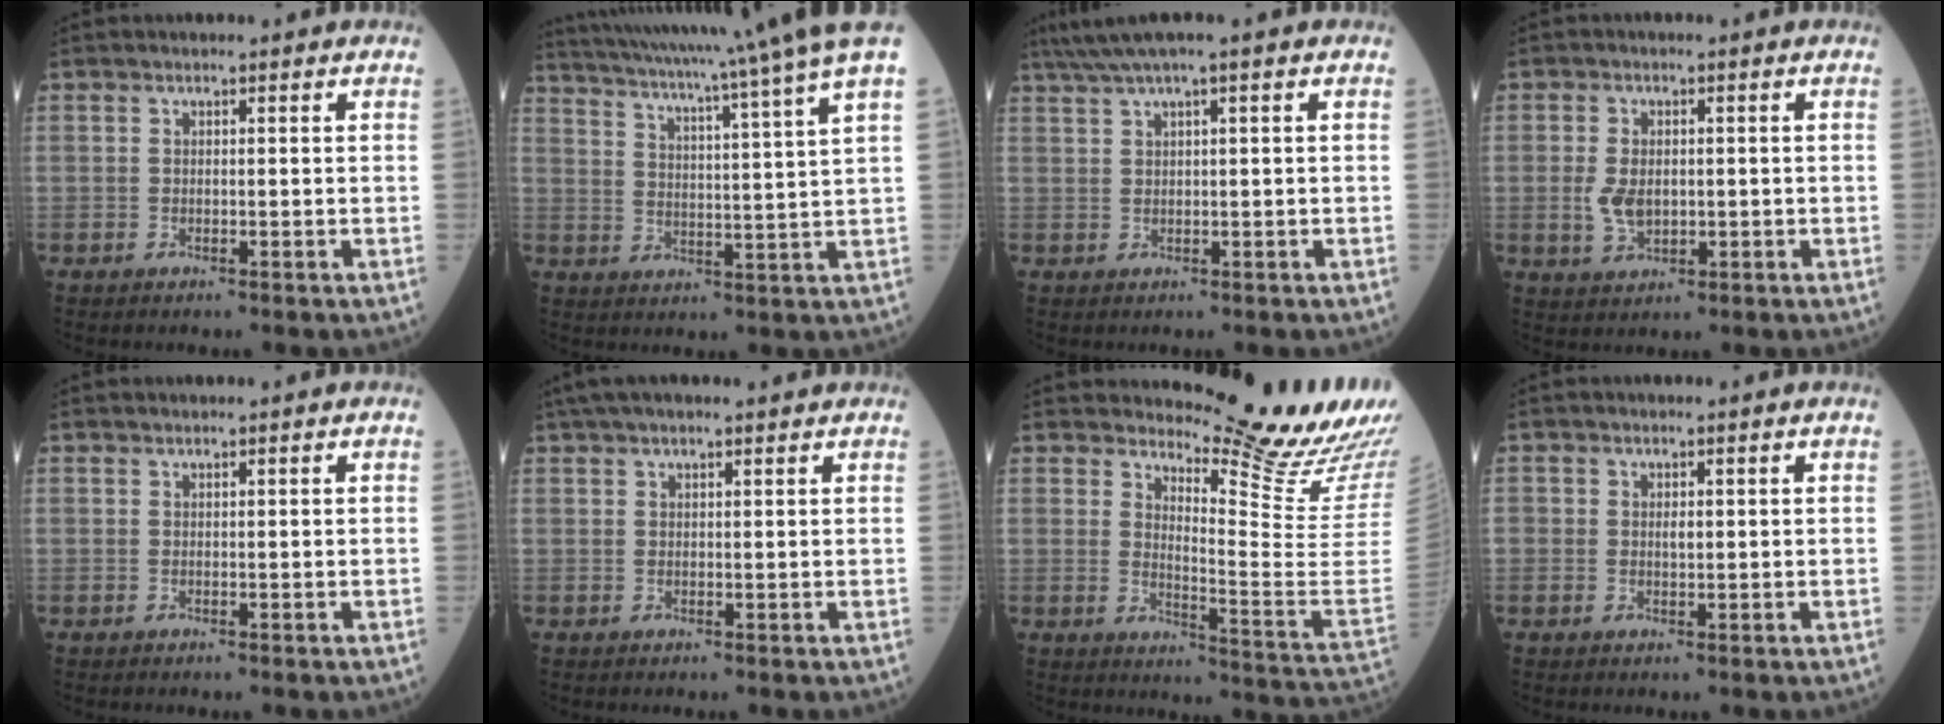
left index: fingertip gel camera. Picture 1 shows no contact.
{"total": 19.7, "force": [17.0, -2.9, 9.4], "torque": [-0.165, -0.042, 0.231]}
{"total": 5.3, "force": [3.9, -0.4, 3.6], "torque": [-0.071, 0.035, 0.075]}
{"total": 4.9, "force": [-0.3, 3.1, 3.8], "torque": [-0.086, 0.001, 0.004]}
{"total": 0.0}
{"total": 7.5, "force": [6.3, 1.5, 3.8], "torque": [-0.066, 0.048, 0.102]}
{"total": 17.4, "force": [15.9, 0.2, 7.1], "torque": [-0.110, -0.133, 0.190]}
{"total": 1.3, "force": [0.1, 0.9, 1.0], "torque": [-0.013, 0.002, 0.006]}